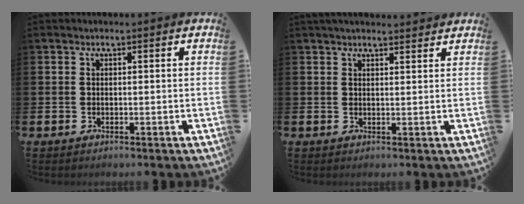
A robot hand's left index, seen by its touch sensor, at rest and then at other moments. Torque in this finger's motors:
{"motor_torque": [0.99, -1.15, 0.07, 0.06]}